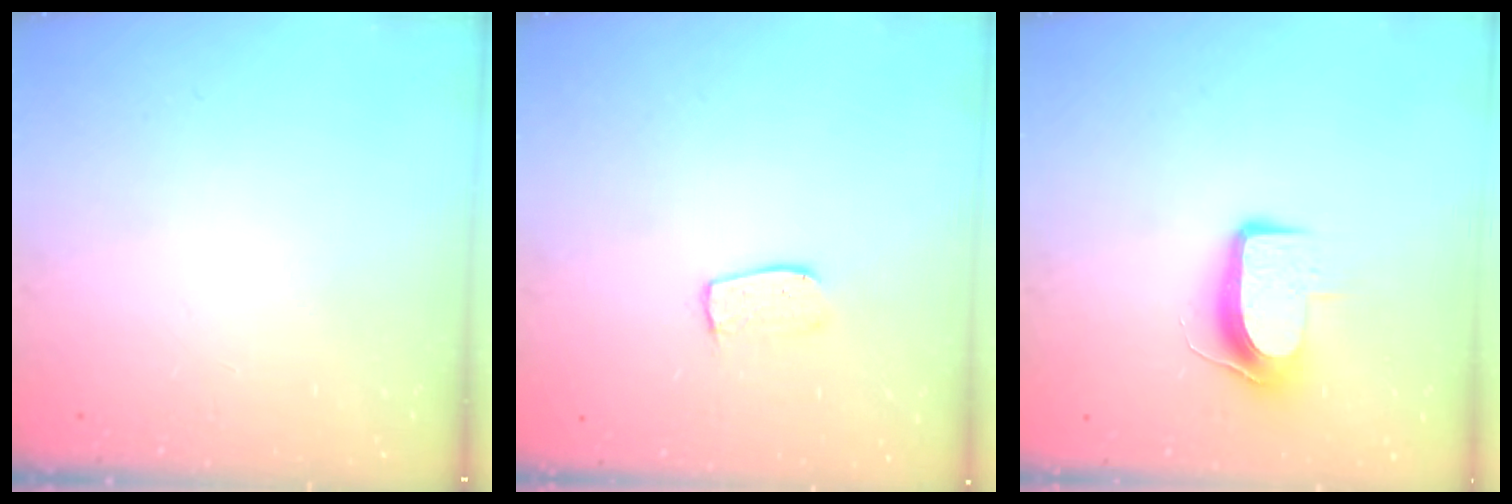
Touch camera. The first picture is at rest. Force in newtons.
{"total": 6.3, "press": 6.2, "slide": 0.5}
{"total": 8.7, "press": 8.6, "slide": 0.7}